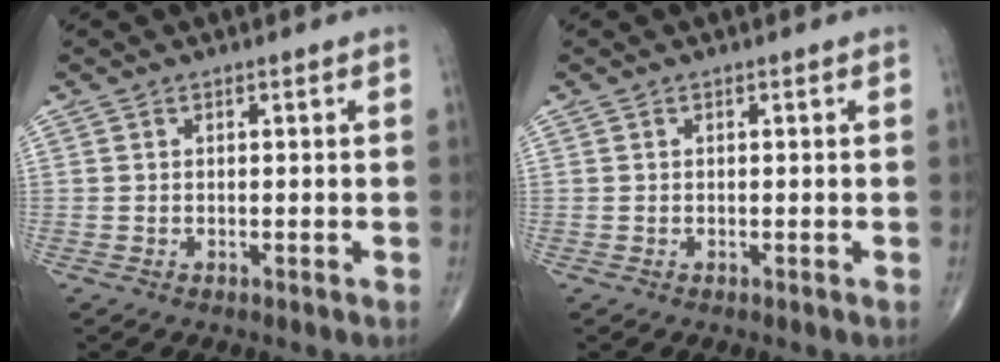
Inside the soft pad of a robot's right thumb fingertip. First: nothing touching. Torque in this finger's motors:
{"motor_torque": [0.01, 0.00, 0.02, -0.04, 0.01]}